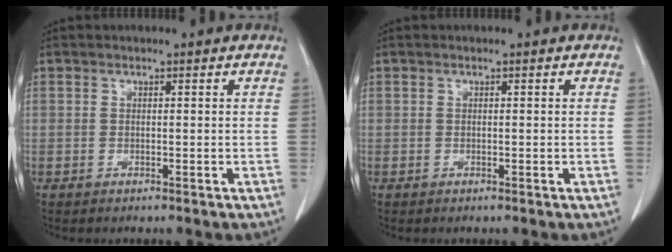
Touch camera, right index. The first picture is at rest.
{"total": 0.0}